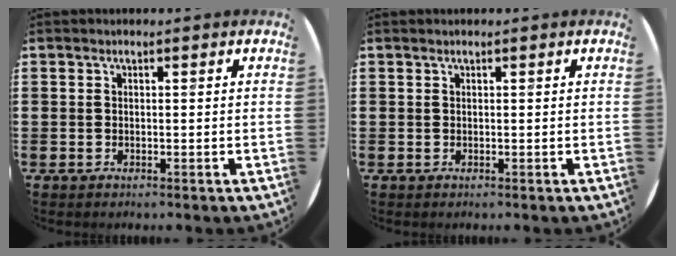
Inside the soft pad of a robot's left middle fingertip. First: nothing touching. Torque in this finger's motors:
{"motor_torque": [0.70, -0.87, 0.07, -0.01]}